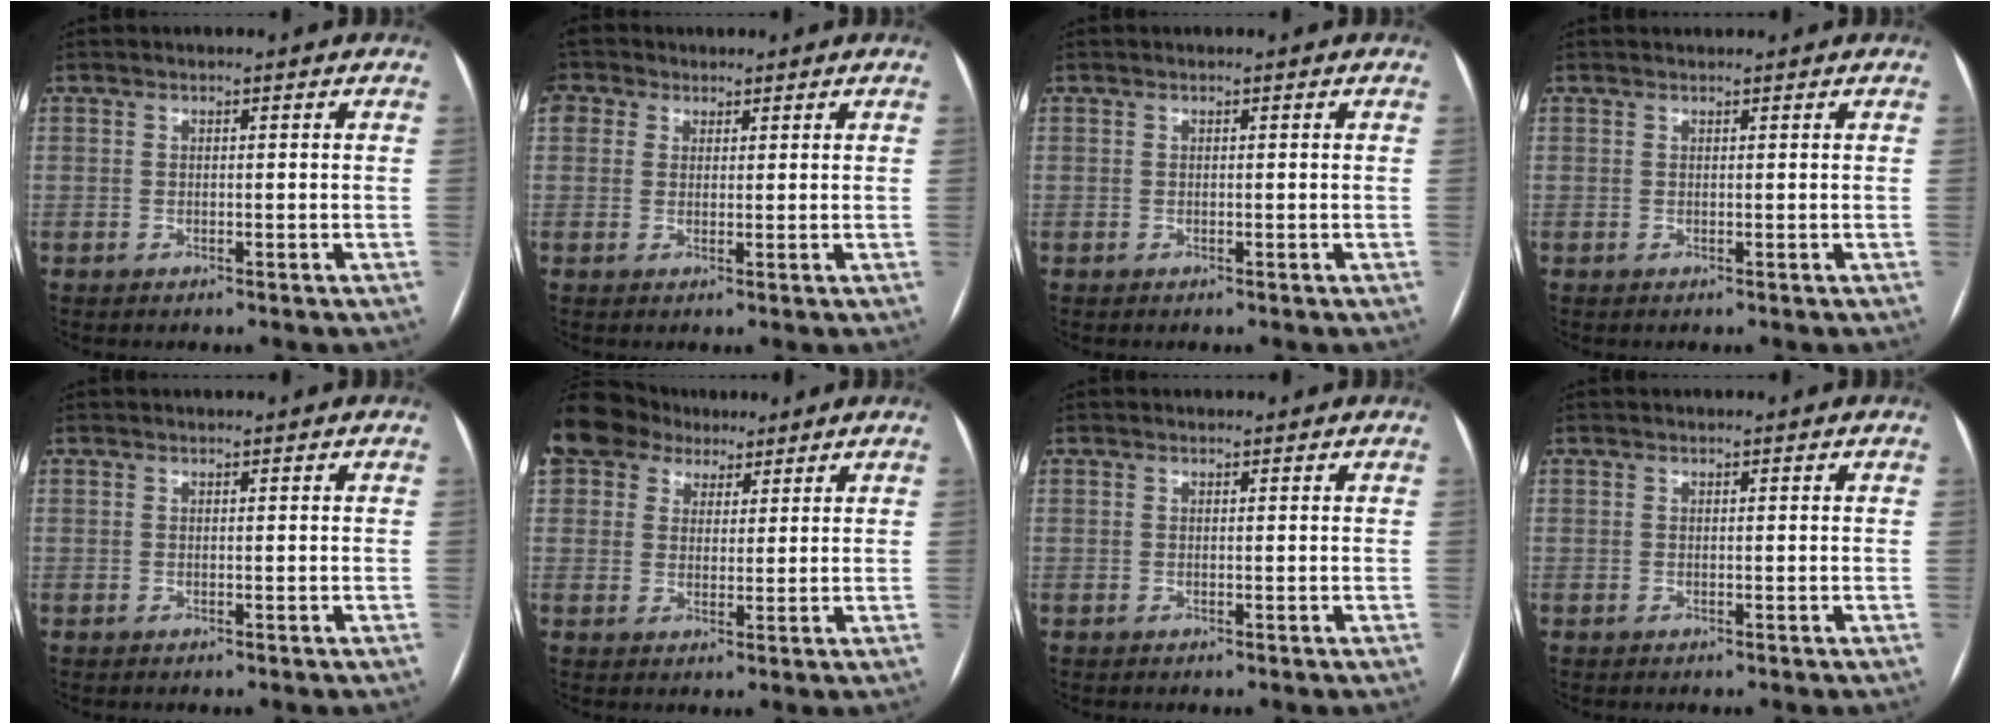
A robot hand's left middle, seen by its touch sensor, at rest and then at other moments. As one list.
[{"total": 5.5, "force": [2.9, 4.4, 1.8], "torque": [-0.051, 0.031, 0.056]}, {"total": 0.0}, {"total": 1.3, "force": [1.3, 0.1, 0.3], "torque": [-0.005, 0.019, 0.022]}, {"total": 1.2, "force": [1.1, 0.0, 0.4], "torque": [-0.006, 0.016, 0.019]}, {"total": 13.8, "force": [8.9, 9.4, 4.6], "torque": [-0.130, 0.061, 0.165]}, {"total": 1.1, "force": [1.0, 0.2, 0.2], "torque": [-0.010, 0.011, 0.014]}, {"total": 0.7, "force": [0.6, 0.0, 0.2], "torque": [-0.002, 0.007, 0.009]}]